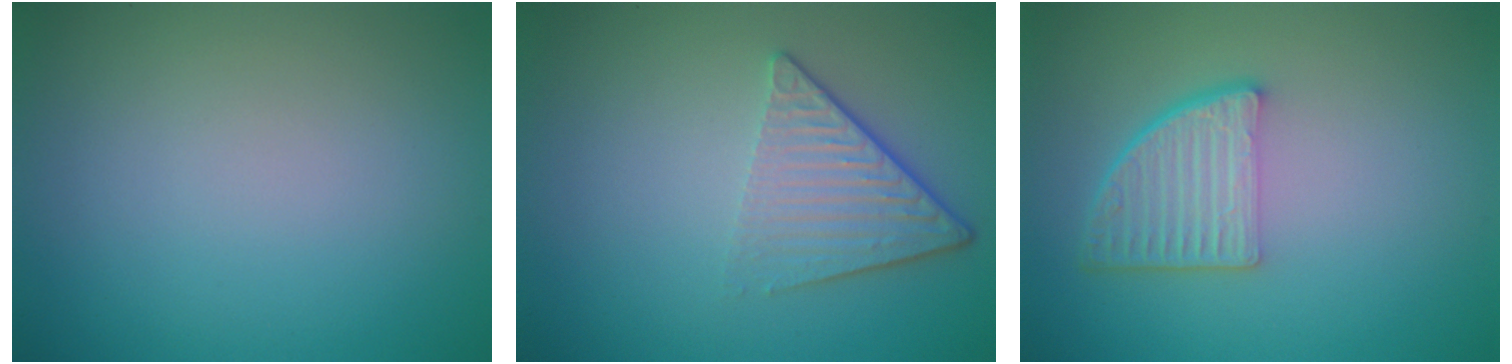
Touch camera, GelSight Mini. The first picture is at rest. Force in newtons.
{"total": 4.5, "press": 3.1, "slide": 3.3}
{"total": 4.7, "press": 3.4, "slide": 3.3}